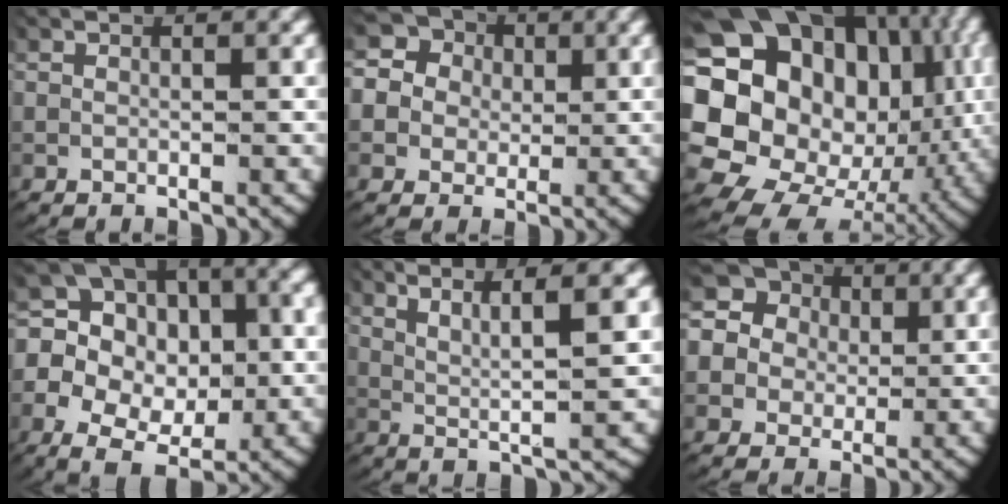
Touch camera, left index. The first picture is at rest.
{"total": 12.1, "force": [3.6, 10.2, 5.3], "torque": [-0.128, 0.003, 0.041]}
{"total": 22.7, "force": [0.1, 18.8, 12.7], "torque": [-0.292, -0.056, -0.001]}
{"total": 12.3, "force": [0.2, 10.0, 7.1], "torque": [-0.147, -0.028, -0.001]}
{"total": 6.0, "force": [3.1, 1.0, 5.1], "torque": [-0.077, 0.010, 0.052]}
{"total": 13.3, "force": [3.8, 11.5, 5.6], "torque": [-0.143, -0.001, 0.041]}